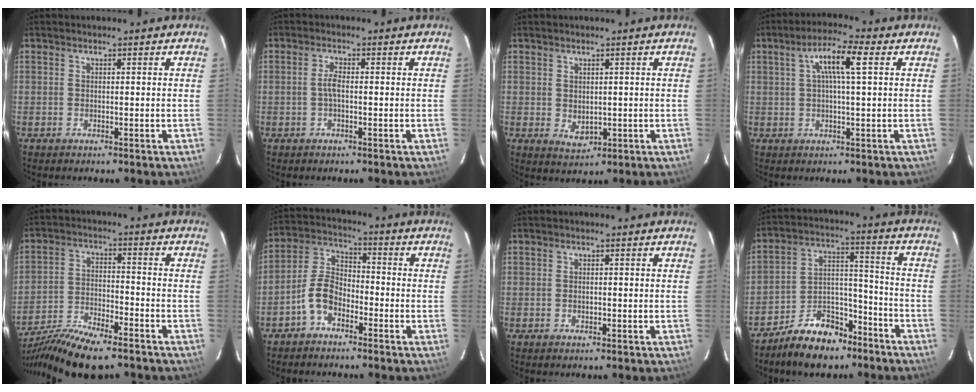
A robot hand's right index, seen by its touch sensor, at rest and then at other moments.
{"total": 2.3, "force": [-0.3, 0.7, 2.1], "torque": [-0.045, 0.005, -0.006]}
{"total": 3.1, "force": [0.2, 2.5, 1.9], "torque": [-0.031, -0.006, 0.012]}
{"total": 7.0, "force": [1.9, 0.8, 6.7], "torque": [-0.121, 0.013, 0.033]}
{"total": 15.9, "force": [-13.1, 3.3, 8.3], "torque": [-0.179, -0.033, -0.234]}
{"total": 7.1, "force": [-4.1, 4.2, 4.0], "torque": [-0.091, 0.020, -0.086]}
{"total": 0.9, "force": [-0.2, 0.5, 0.6], "torque": [-0.010, 0.001, -0.004]}
{"total": 12.4, "force": [-9.3, 6.4, 5.1], "torque": [-0.099, 0.042, -0.145]}